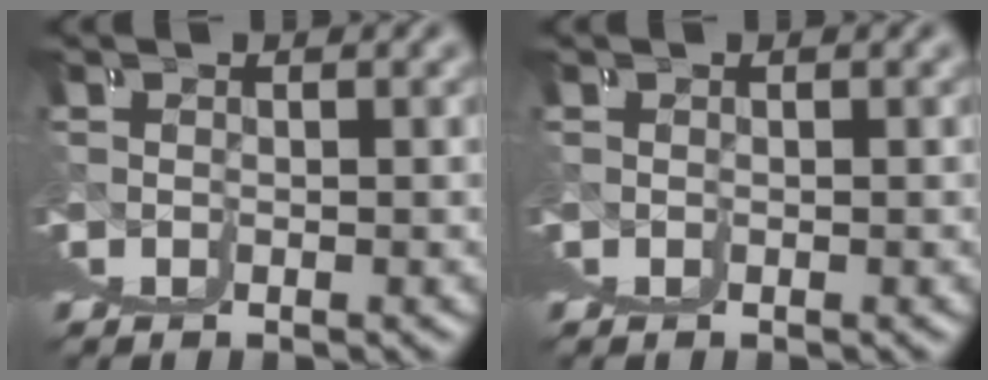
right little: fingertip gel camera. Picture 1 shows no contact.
{"total": 0.0}